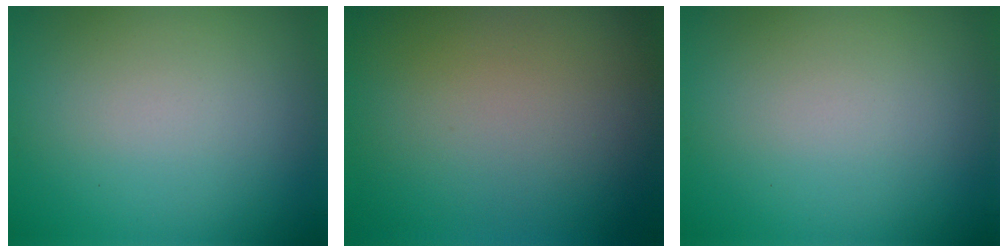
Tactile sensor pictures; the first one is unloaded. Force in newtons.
{"total": 0.0}
{"total": 0.0}